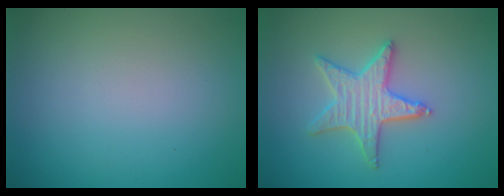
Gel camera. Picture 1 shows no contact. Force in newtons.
{"total": 3.5, "press": 3.4, "slide": 0.7}